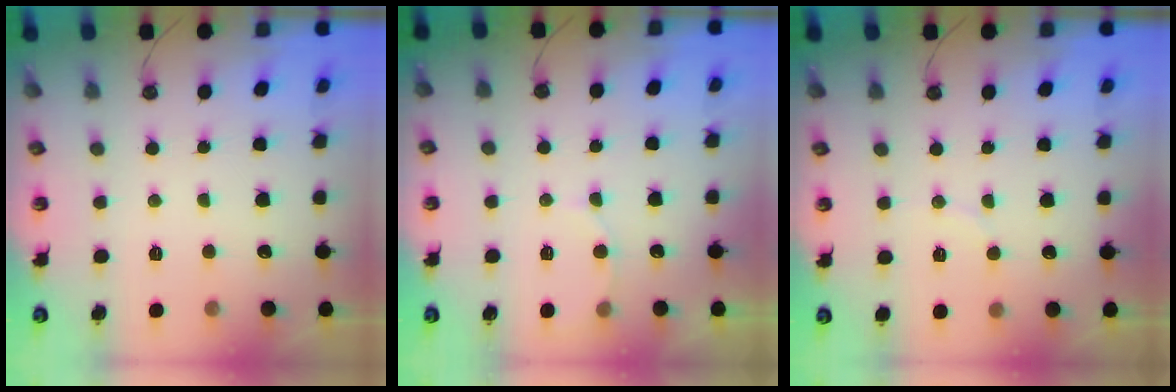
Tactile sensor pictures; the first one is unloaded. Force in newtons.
{"total": 5.0, "press": 5.0, "slide": 0.5}
{"total": 2.9, "press": 2.9, "slide": 0.3}